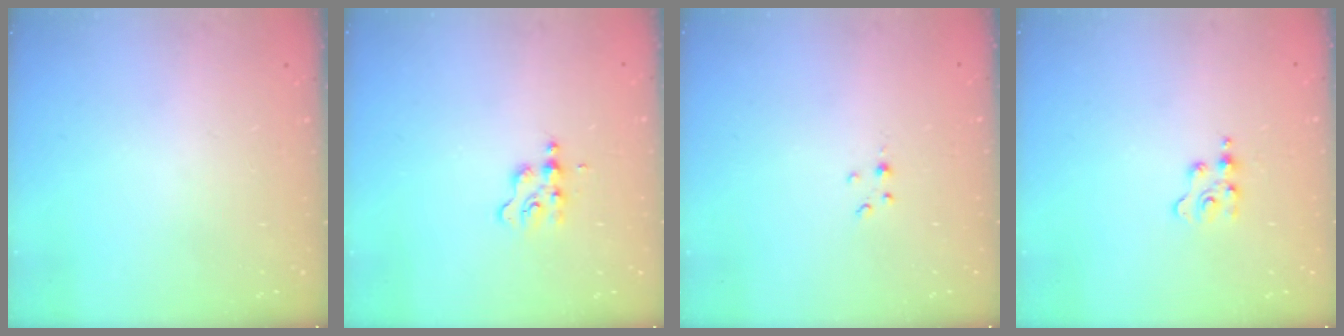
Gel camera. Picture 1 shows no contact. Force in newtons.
{"total": 2.4, "press": 2.4, "slide": 0.3}
{"total": 1.0, "press": 1.0, "slide": 0.1}
{"total": 2.8, "press": 2.8, "slide": 0.4}